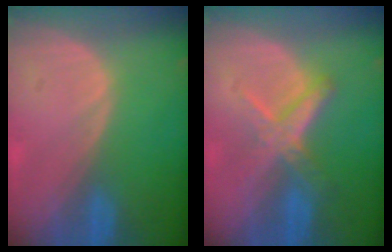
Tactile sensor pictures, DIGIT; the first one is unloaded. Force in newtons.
{"total": 6.0, "press": 5.4, "slide": 2.5}